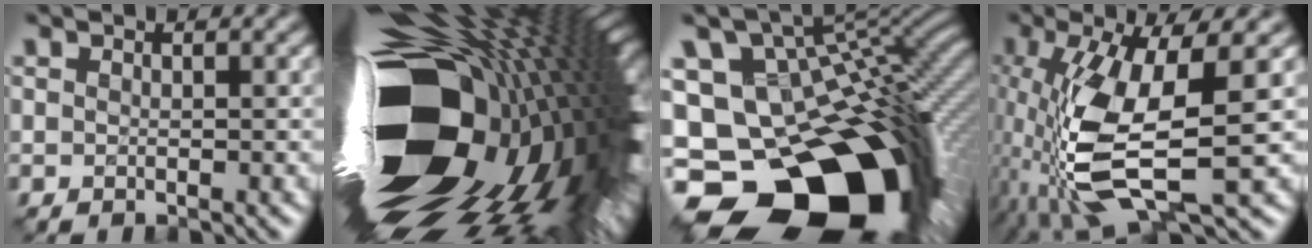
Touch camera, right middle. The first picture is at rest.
{"total": 21.1, "force": [-4.3, 10.5, 17.8], "torque": [-0.328, -0.053, -0.061]}
{"total": 18.3, "force": [-6.8, 11.2, 12.8], "torque": [-0.221, -0.019, -0.090]}
{"total": 9.5, "force": [-2.3, 2.5, 8.9], "torque": [-0.212, -0.006, -0.045]}